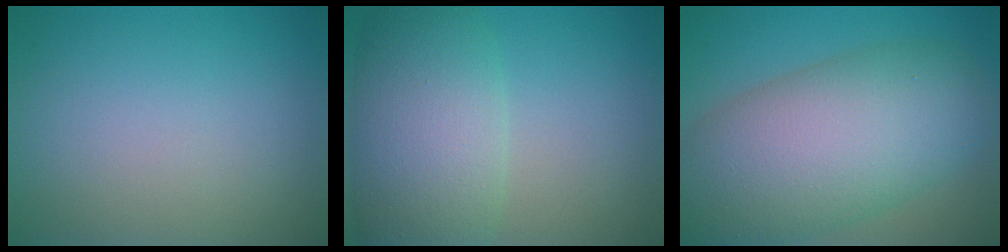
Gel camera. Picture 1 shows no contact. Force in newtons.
{"total": 8.4, "press": 8.4, "slide": 0.6}
{"total": 11.8, "press": 11.8, "slide": 0.6}